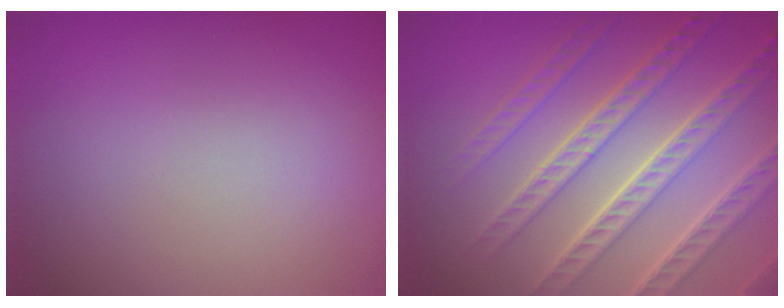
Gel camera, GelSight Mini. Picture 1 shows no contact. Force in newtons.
{"total": 8.4, "press": 5.9, "slide": 6.0}